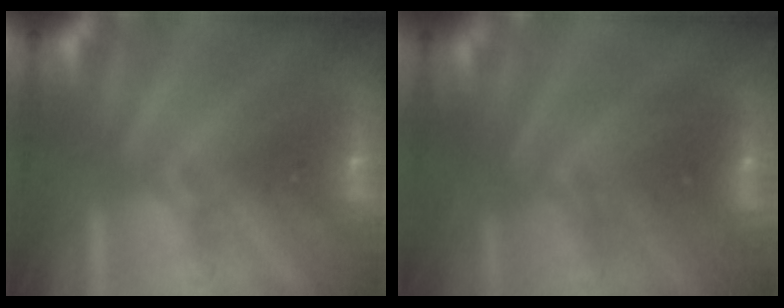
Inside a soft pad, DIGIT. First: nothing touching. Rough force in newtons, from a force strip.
{"total": 2.4}